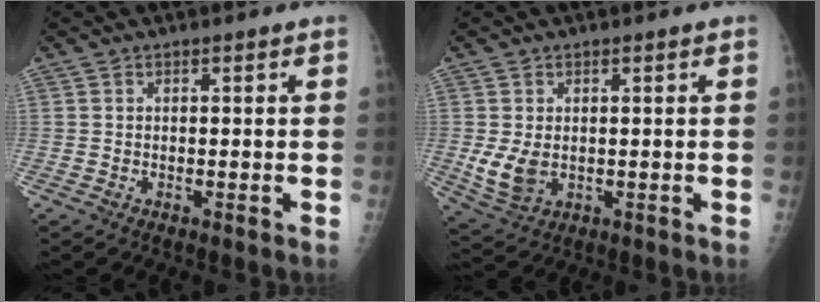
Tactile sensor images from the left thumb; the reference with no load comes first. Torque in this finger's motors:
{"motor_torque": [0.43, 0.45, 0.74, -0.14, 0.21]}